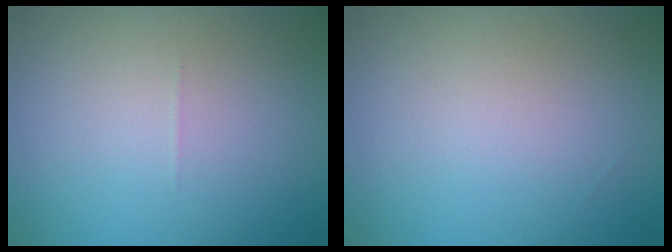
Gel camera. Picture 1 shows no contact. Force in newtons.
{"total": 0.0}